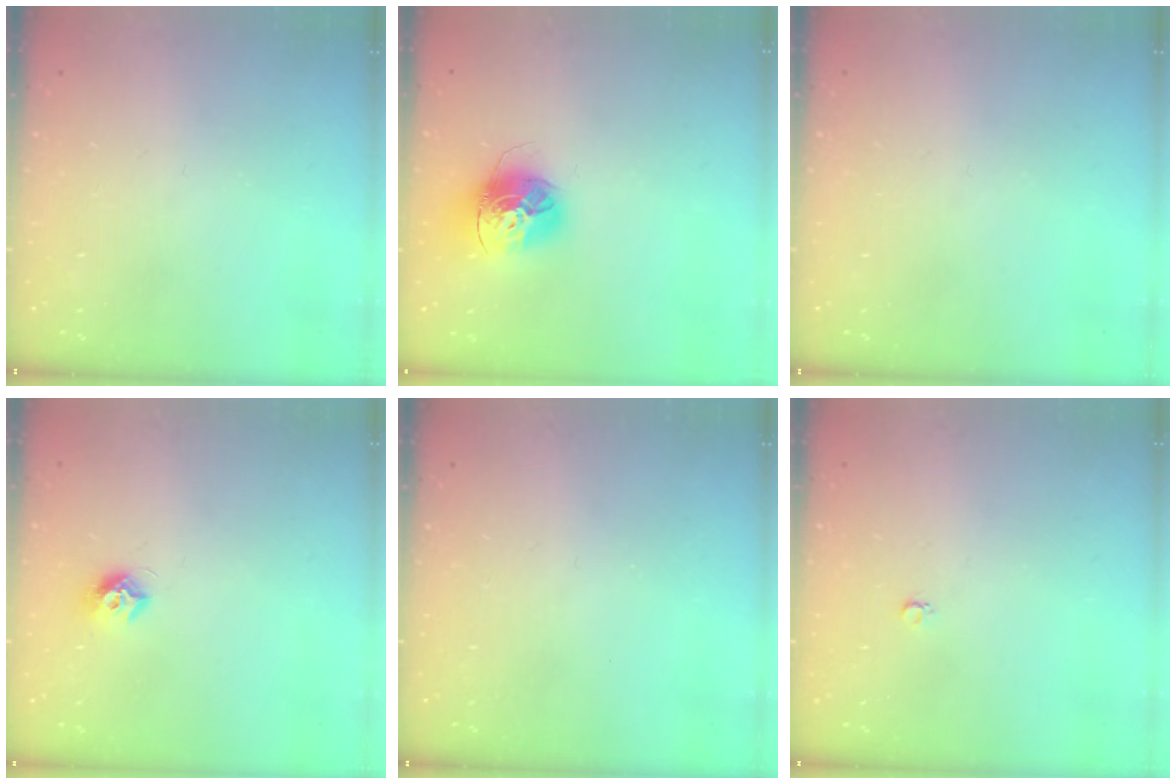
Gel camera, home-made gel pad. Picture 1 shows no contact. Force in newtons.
{"total": 14.8, "press": 14.7, "slide": 1.4}
{"total": 0.0}
{"total": 7.7, "press": 7.7, "slide": 0.7}
{"total": 0.0}
{"total": 2.6, "press": 2.6, "slide": 0.3}